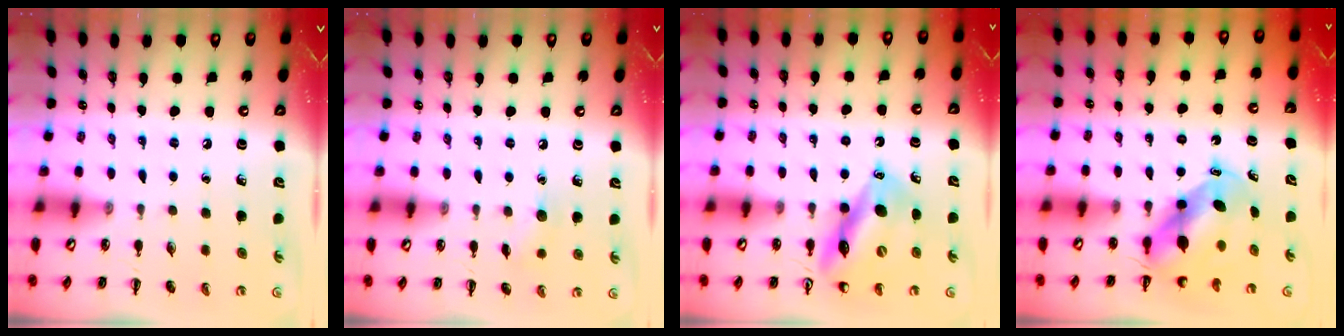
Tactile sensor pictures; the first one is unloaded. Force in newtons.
{"total": 6.5, "press": 6.4, "slide": 1.4}
{"total": 12.4, "press": 11.8, "slide": 3.7}
{"total": 5.8, "press": 5.7, "slide": 1.3}